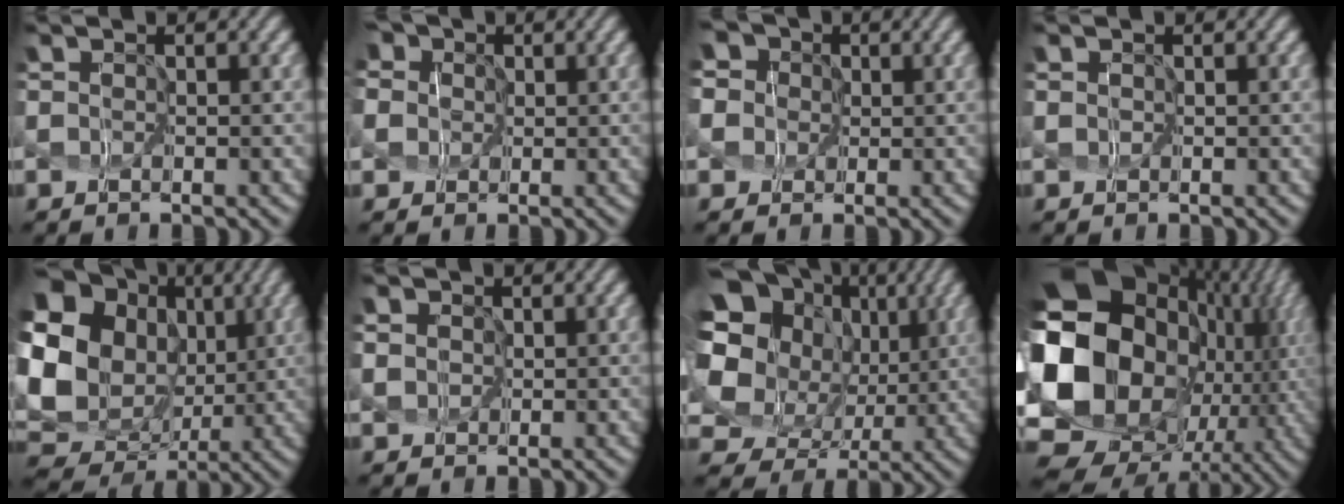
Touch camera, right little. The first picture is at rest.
{"total": 8.6, "force": [2.7, 7.1, 4.1], "torque": [-0.101, 0.036, 0.011]}
{"total": 5.9, "force": [0.8, 5.4, 2.3], "torque": [-0.077, 0.029, -0.022]}
{"total": 0.9, "force": [0.4, 0.7, 0.4], "torque": [-0.001, 0.008, -0.007]}
{"total": 17.4, "force": [3.3, 14.6, 8.8], "torque": [-0.225, -0.003, 0.071]}
{"total": 5.4, "force": [2.3, 4.4, 2.3], "torque": [-0.059, 0.027, 0.014]}
{"total": 15.2, "force": [3.2, 11.9, 8.9], "torque": [-0.217, -0.001, 0.070]}
{"total": 20.4, "force": [-0.4, 16.1, 12.5], "torque": [-0.289, -0.021, 0.000]}